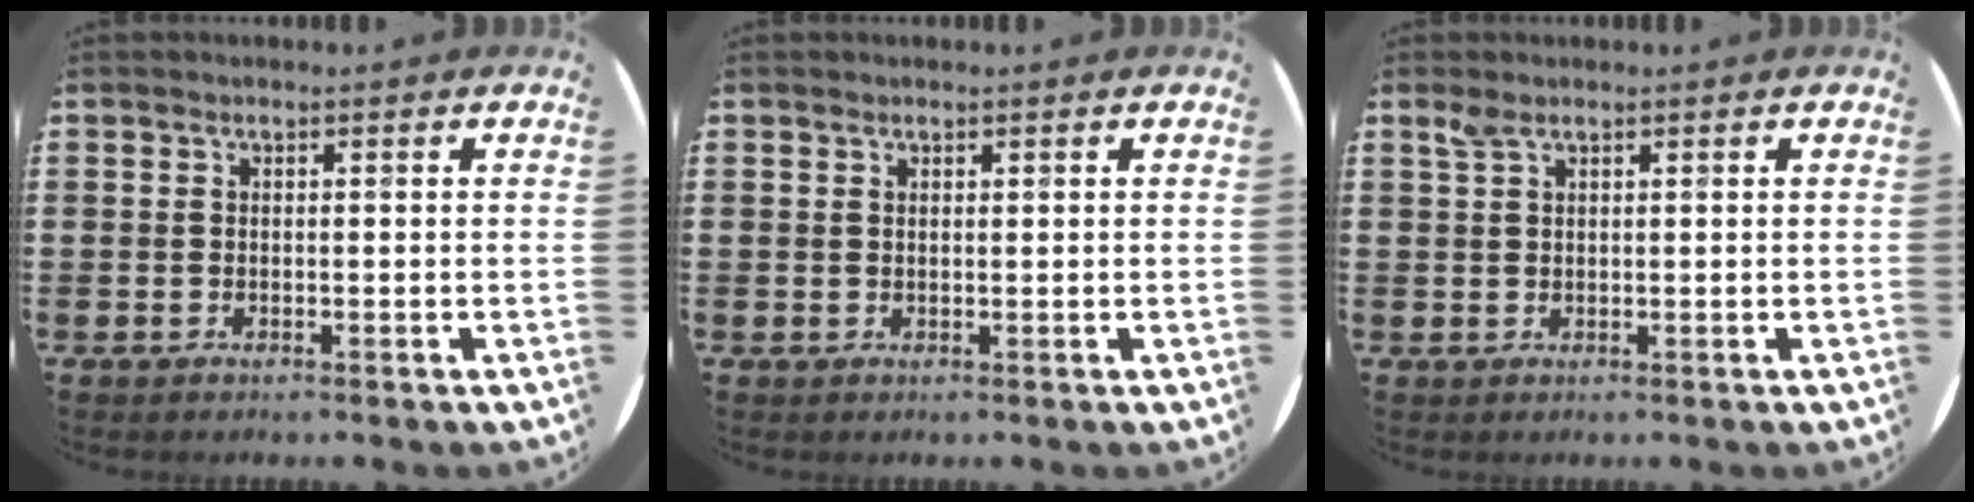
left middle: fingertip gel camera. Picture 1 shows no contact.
{"total": 0.5, "force": [0.4, 0.0, 0.3], "torque": [-0.006, -0.001, 0.009]}
{"total": 1.2, "force": [0.9, 0.4, 0.7], "torque": [-0.015, 0.002, 0.017]}